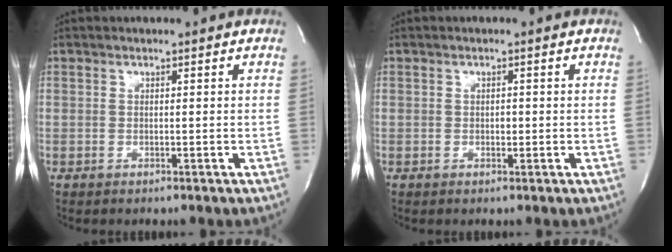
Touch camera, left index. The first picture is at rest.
{"total": 0.8, "force": [0.0, 0.5, 0.6], "torque": [-0.008, 0.001, -0.002]}